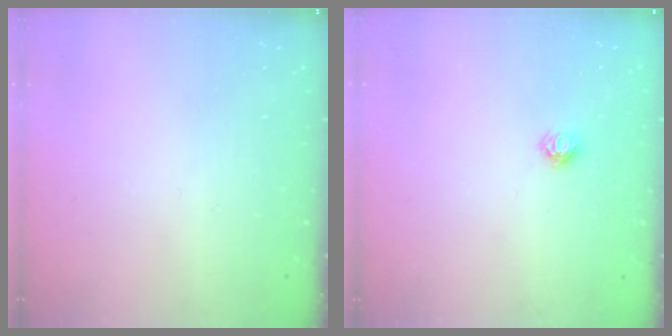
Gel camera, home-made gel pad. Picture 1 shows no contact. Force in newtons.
{"total": 5.8, "press": 5.8, "slide": 0.3}